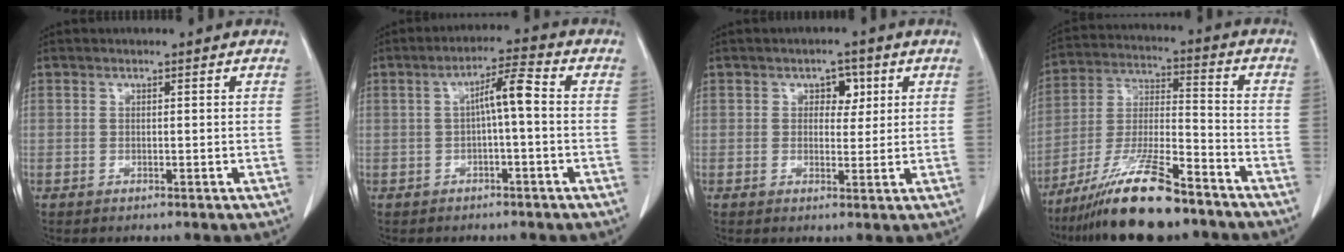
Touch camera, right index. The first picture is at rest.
{"total": 5.0, "force": [-0.1, 0.4, 5.0], "torque": [-0.082, 0.019, -0.002]}
{"total": 3.3, "force": [1.2, 2.1, 2.2], "torque": [-0.024, 0.006, 0.016]}
{"total": 15.5, "force": [-11.8, 2.1, 9.9], "torque": [-0.200, -0.020, -0.213]}